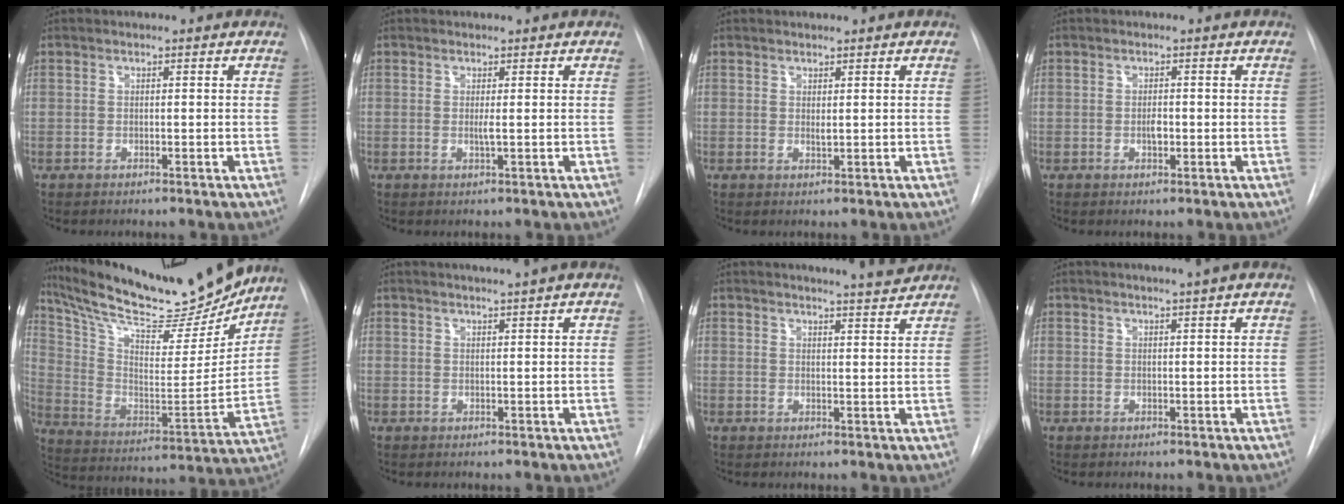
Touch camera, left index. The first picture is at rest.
{"total": 0.8, "force": [-0.1, -0.2, 0.8], "torque": [-0.019, -0.006, -0.001]}
{"total": 0.8, "force": [0.4, 0.1, 0.7], "torque": [-0.014, -0.006, 0.009]}
{"total": 1.4, "force": [-0.5, 0.6, 1.1], "torque": [-0.020, -0.003, -0.008]}
{"total": 25.1, "force": [22.1, 4.1, 11.1], "torque": [-0.198, -0.040, 0.341]}
{"total": 2.8, "force": [2.2, -0.9, 1.5], "torque": [-0.016, 0.000, 0.032]}
{"total": 5.2, "force": [5.0, -0.5, 1.4], "torque": [-0.027, -0.013, 0.057]}
{"total": 2.4, "force": [1.8, -0.8, 1.4], "torque": [-0.016, -0.001, 0.026]}